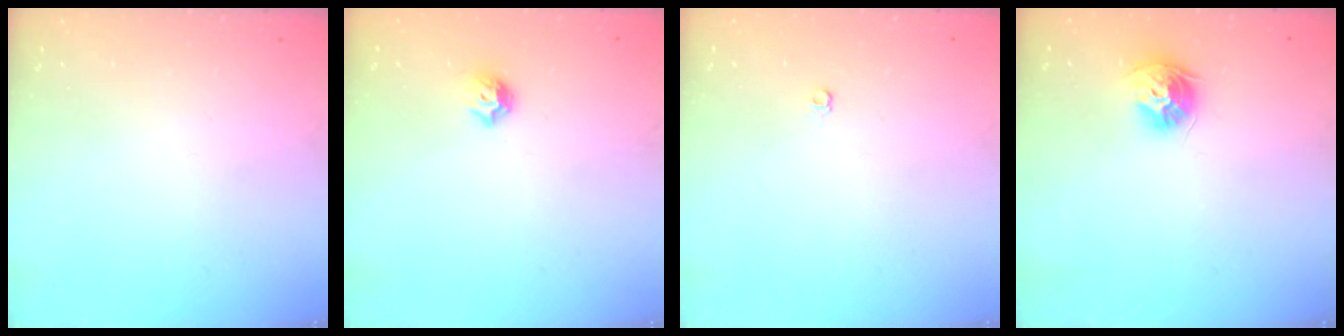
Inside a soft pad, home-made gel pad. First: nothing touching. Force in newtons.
{"total": 5.3, "press": 5.2, "slide": 1.2}
{"total": 3.6, "press": 3.6, "slide": 0.6}
{"total": 9.6, "press": 9.6, "slide": 0.9}